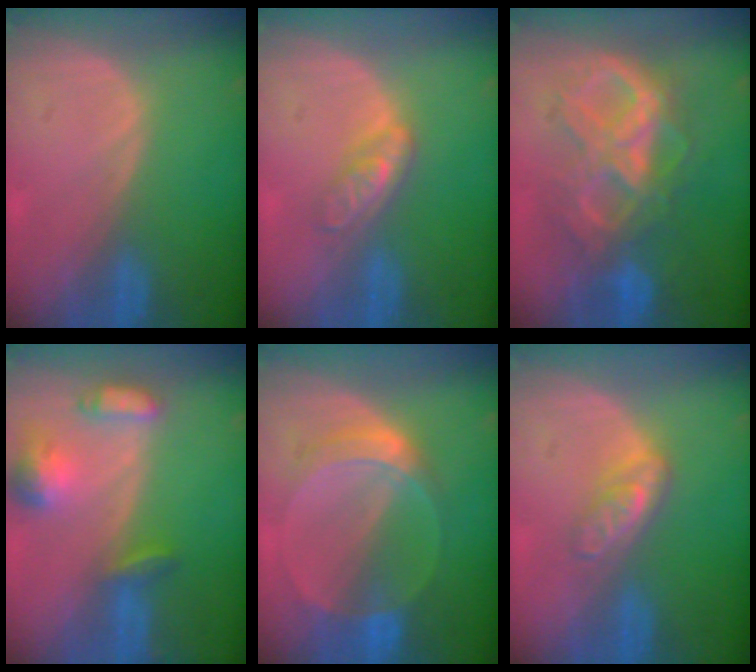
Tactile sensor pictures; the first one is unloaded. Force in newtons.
{"total": 4.5, "press": 3.9, "slide": 2.3}
{"total": 10.0, "press": 9.9, "slide": 1.0}
{"total": 6.8, "press": 6.4, "slide": 2.3}
{"total": 6.1, "press": 5.6, "slide": 2.4}
{"total": 4.8, "press": 4.2, "slide": 2.3}